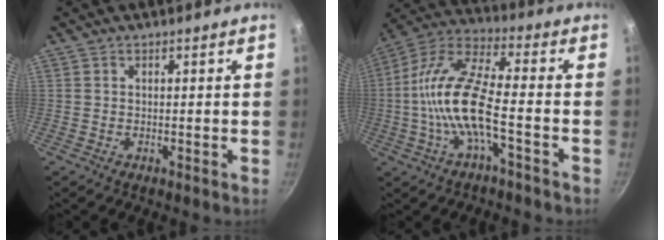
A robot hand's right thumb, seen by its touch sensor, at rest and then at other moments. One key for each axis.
{"total": 14.7, "fx": -3.6, "fy": 5.0, "fz": 13.4, "tx": -0.269, "ty": 0.041, "tz": -0.084}